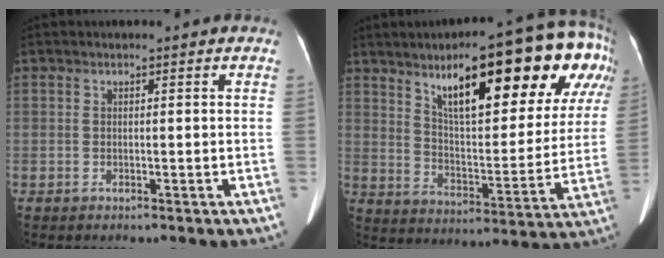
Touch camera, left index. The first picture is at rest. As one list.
[{"total": 25.3, "force": [13.2, 6.3, 20.7], "torque": [-0.295, 0.034, 0.191]}]